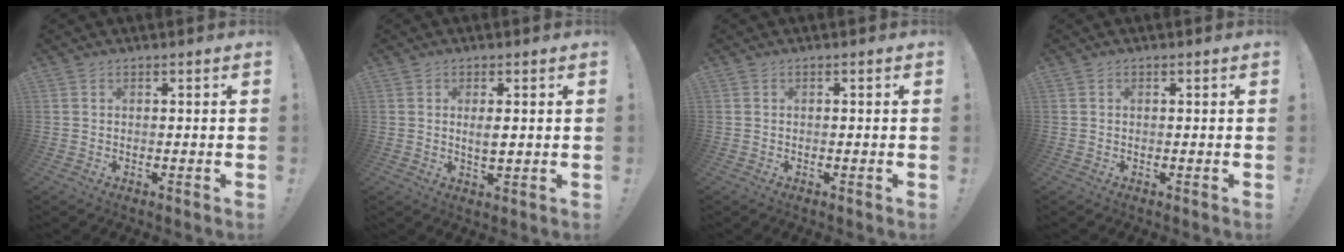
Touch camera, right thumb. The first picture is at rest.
{"total": 3.3, "force": [0.6, 1.2, 3.0], "torque": [-0.036, -0.011, 0.006]}
{"total": 0.0}
{"total": 0.0}